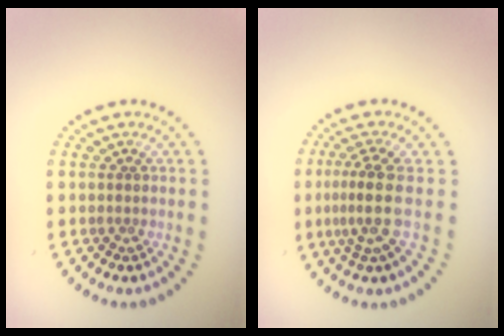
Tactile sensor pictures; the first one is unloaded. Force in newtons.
{"total": 3.1, "press": 2.3, "slide": 2.1}